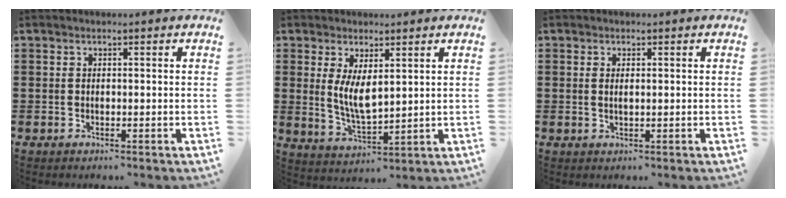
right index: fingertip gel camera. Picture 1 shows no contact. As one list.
[{"total": 5.4, "force": [1.4, 2.2, 4.7], "torque": [-0.101, -0.001, 0.024]}, {"total": 0.8, "force": [0.2, 0.2, 0.8], "torque": [-0.016, 0.001, 0.003]}]